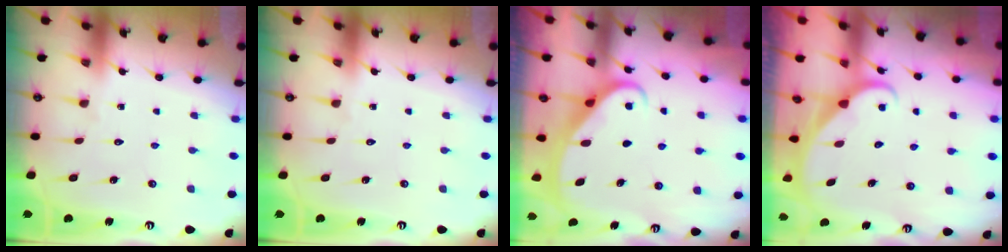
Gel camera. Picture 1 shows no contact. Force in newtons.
{"total": 0.0}
{"total": 2.4, "press": 2.4, "slide": 0.4}
{"total": 1.9, "press": 1.9, "slide": 0.0}